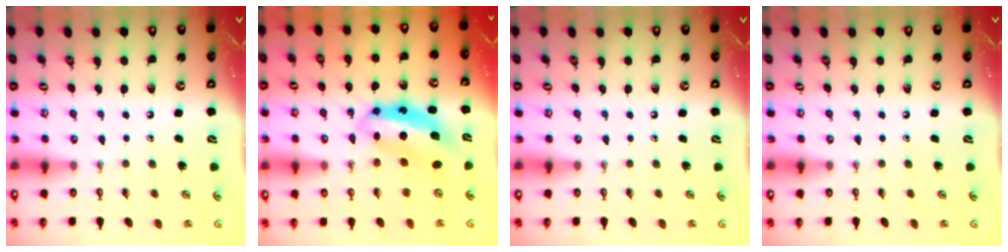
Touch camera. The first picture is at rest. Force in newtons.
{"total": 7.6, "press": 7.6, "slide": 0.8}
{"total": 0.0}
{"total": 0.0}